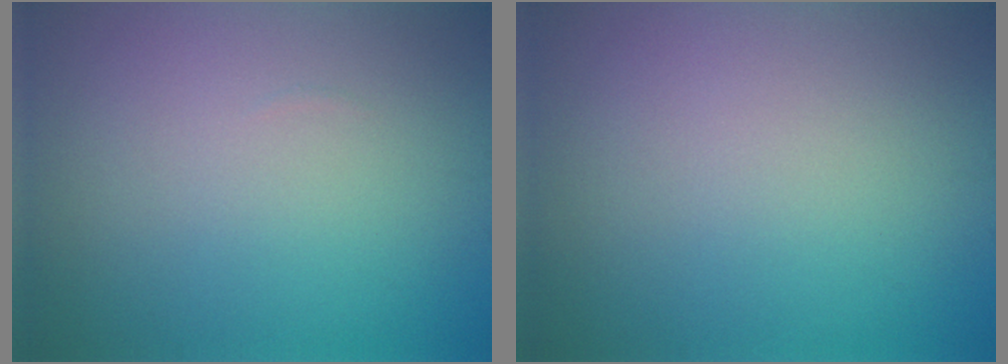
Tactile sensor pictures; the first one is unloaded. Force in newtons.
{"total": 0.0}